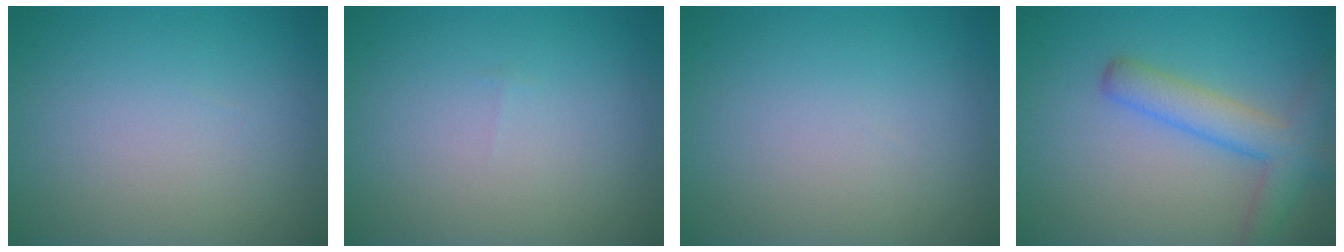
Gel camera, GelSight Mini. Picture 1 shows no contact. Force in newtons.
{"total": 0.0}
{"total": 0.0}
{"total": 4.3, "press": 4.3, "slide": 0.2}